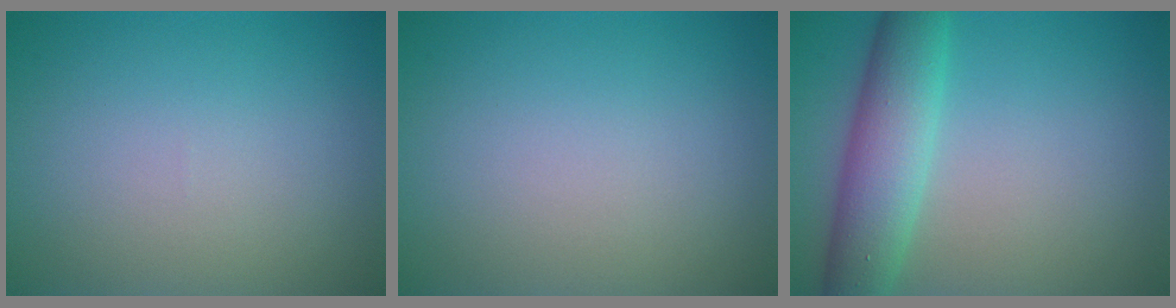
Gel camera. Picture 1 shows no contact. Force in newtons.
{"total": 0.0}
{"total": 5.8, "press": 5.8, "slide": 0.1}